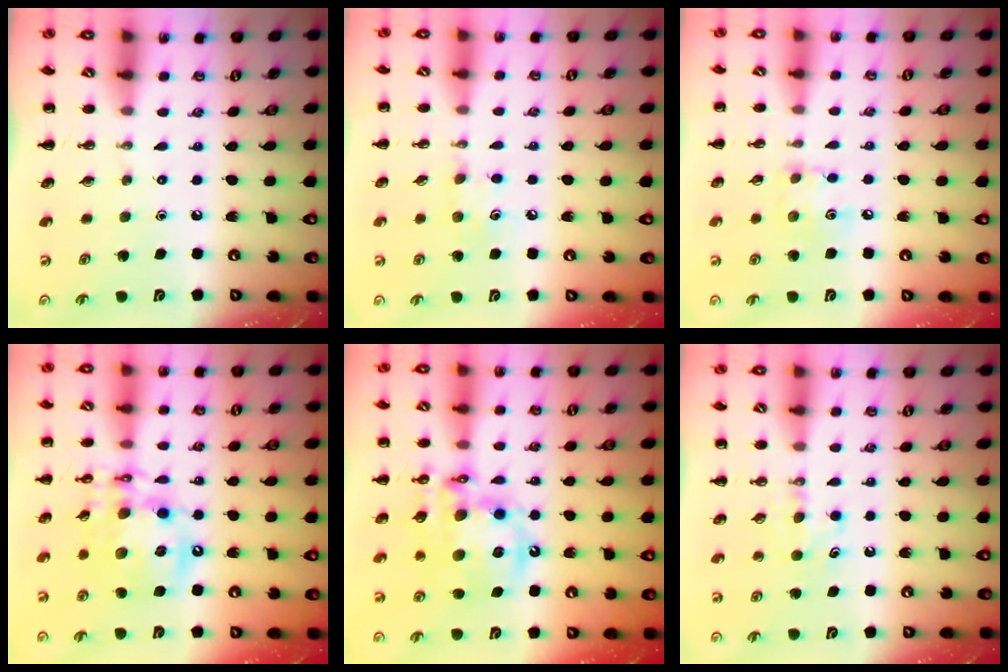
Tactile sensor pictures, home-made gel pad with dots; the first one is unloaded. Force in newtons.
{"total": 7.1, "press": 6.9, "slide": 1.8}
{"total": 6.2, "press": 6.2, "slide": 0.8}
{"total": 16.4, "press": 16.0, "slide": 3.5}
{"total": 15.8, "press": 15.3, "slide": 3.8}
{"total": 4.6, "press": 4.5, "slide": 1.2}